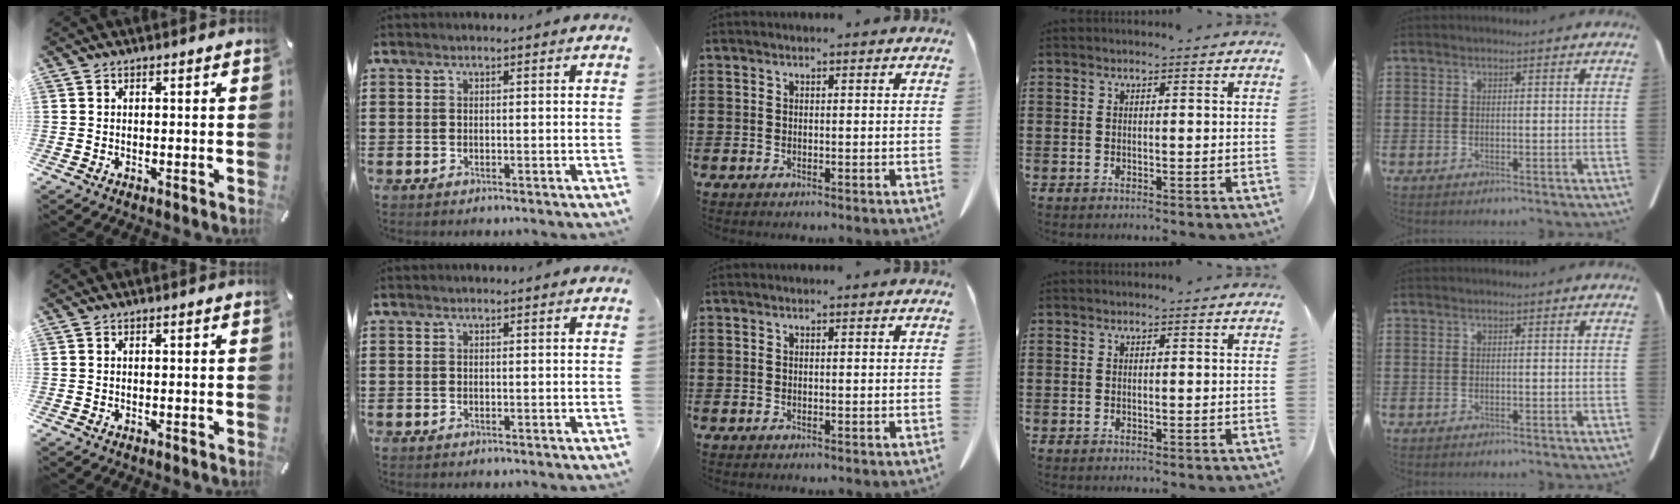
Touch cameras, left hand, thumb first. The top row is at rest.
{}